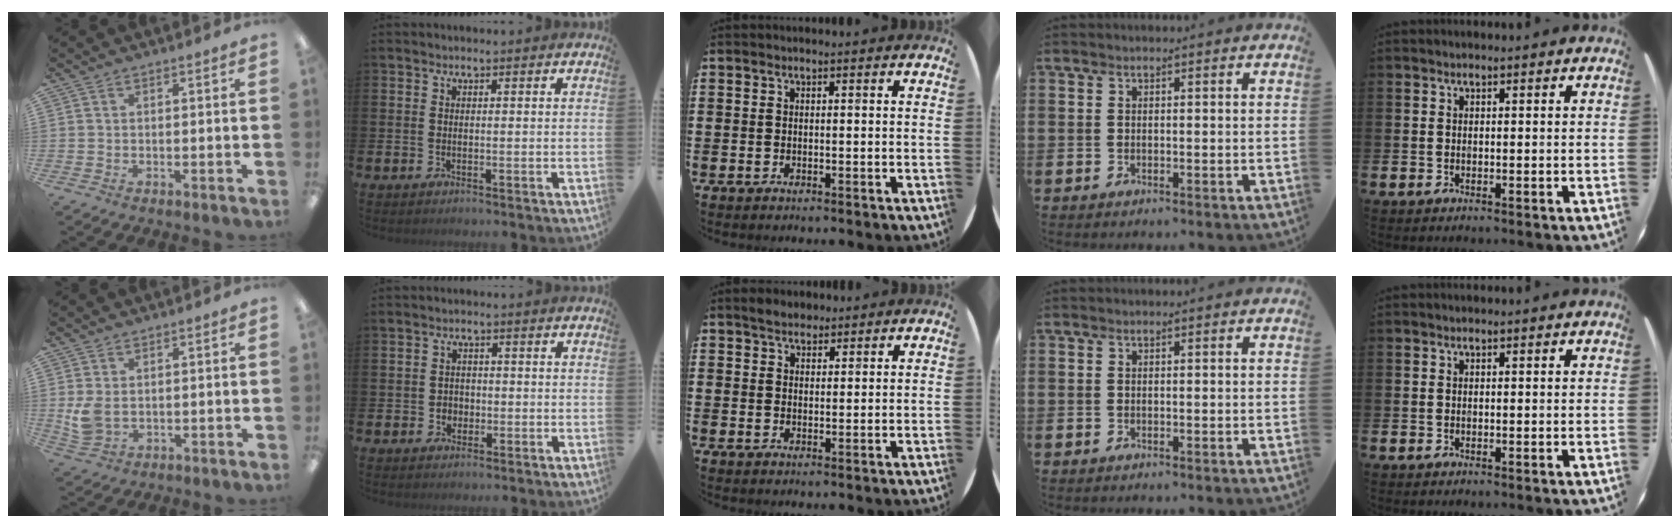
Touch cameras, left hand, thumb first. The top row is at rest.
{"thumb": {"total": 5.2, "force": [0.7, 3.6, 3.7], "torque": [-0.088, -0.007, 0.010]}, "index": {"total": 1.9, "force": [-0.5, 1.8, 0.4], "torque": [0.000, 0.001, -0.016]}, "middle": {"total": 2.4, "force": [2.2, 0.9, 0.4], "torque": [-0.002, 0.002, 0.041]}}